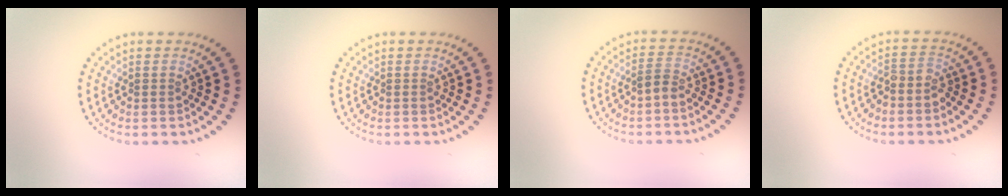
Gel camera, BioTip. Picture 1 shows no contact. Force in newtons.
{"total": 0.0}
{"total": 1.1, "press": 0.9, "slide": 0.6}
{"total": 1.7, "press": 1.4, "slide": 0.9}